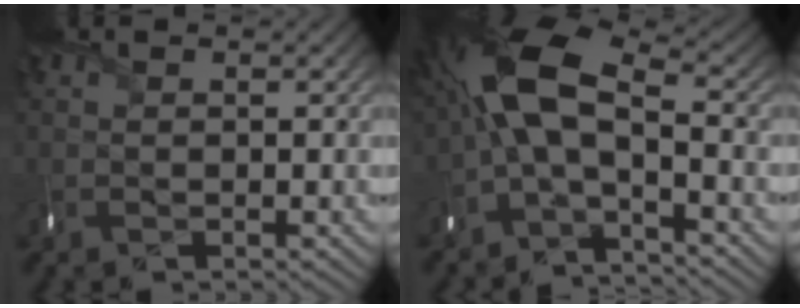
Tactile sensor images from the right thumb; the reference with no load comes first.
{"total": 11.1, "force": [-1.3, 4.9, 9.9], "torque": [-0.212, 0.024, -0.048]}